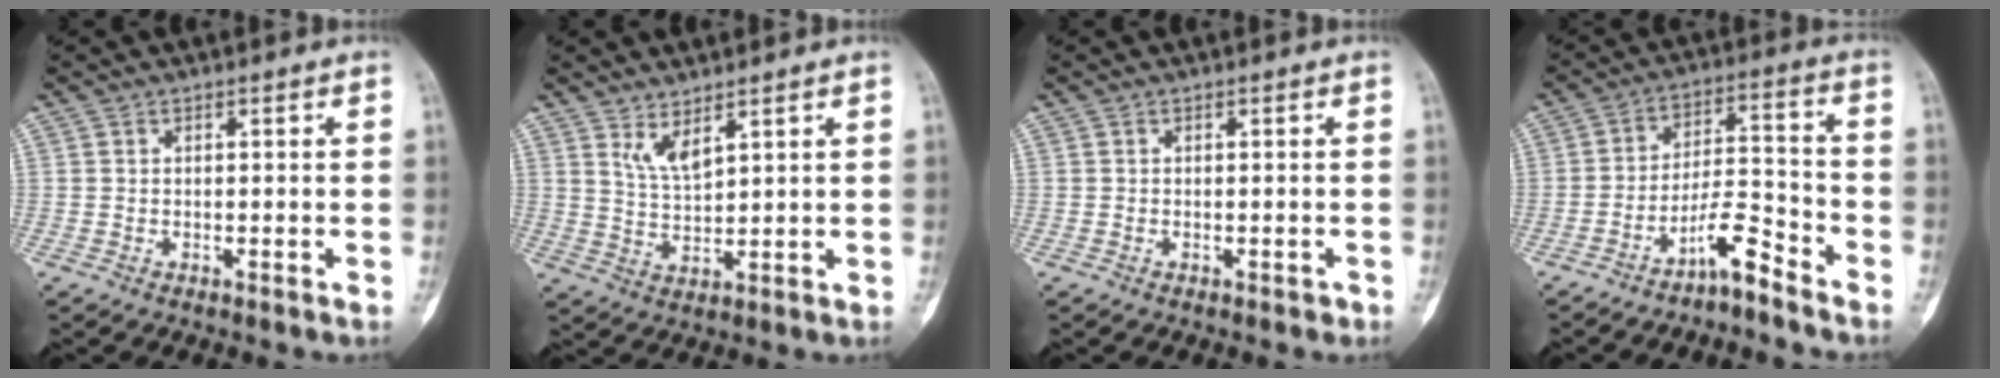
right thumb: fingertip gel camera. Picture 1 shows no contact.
{"total": 4.4, "force": [2.9, 1.4, 3.0], "torque": [-0.051, -0.028, 0.064]}
{"total": 0.5, "force": [-0.3, 0.3, 0.2], "torque": [0.000, 0.006, -0.001]}
{"total": 7.3, "force": [-5.6, 1.5, 4.4], "torque": [-0.074, 0.068, -0.103]}